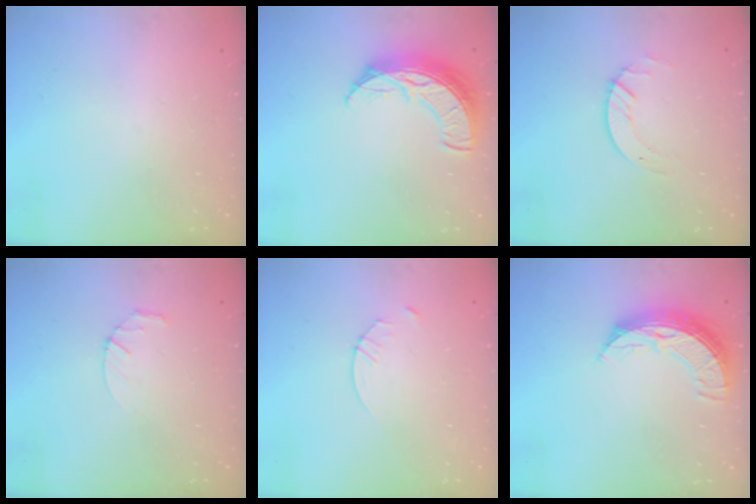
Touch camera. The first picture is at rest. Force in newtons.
{"total": 13.7, "press": 13.7, "slide": 1.0}
{"total": 2.6, "press": 2.6, "slide": 0.3}
{"total": 2.8, "press": 2.8, "slide": 0.4}
{"total": 2.9, "press": 2.9, "slide": 0.4}
{"total": 10.6, "press": 10.6, "slide": 1.0}